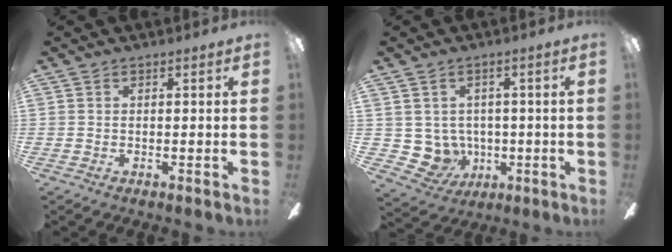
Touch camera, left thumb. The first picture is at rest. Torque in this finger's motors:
{"motor_torque": [0.53, 0.54, -0.20, 0.13, 0.01]}